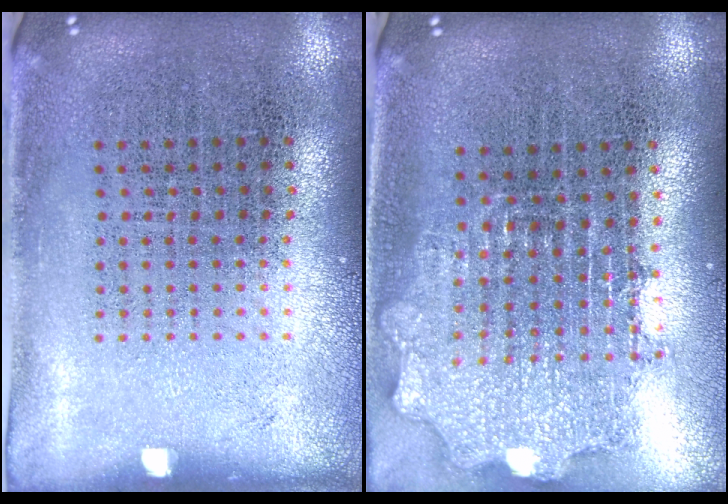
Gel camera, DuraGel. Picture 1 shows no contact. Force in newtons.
{"total": 1.8, "press": 1.4, "slide": 1.1}